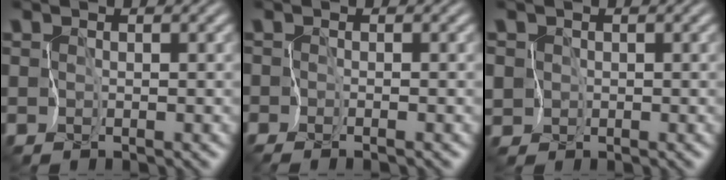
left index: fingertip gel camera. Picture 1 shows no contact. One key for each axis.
{"total": 0.9, "fx": -0.6, "fy": -0.6, "fz": 0.1, "tx": -0.009, "ty": -0.004, "tz": -0.020}
{"total": 3.2, "fx": -0.3, "fy": 3.1, "fz": 0.8, "tx": -0.030, "ty": 0.010, "tz": -0.038}